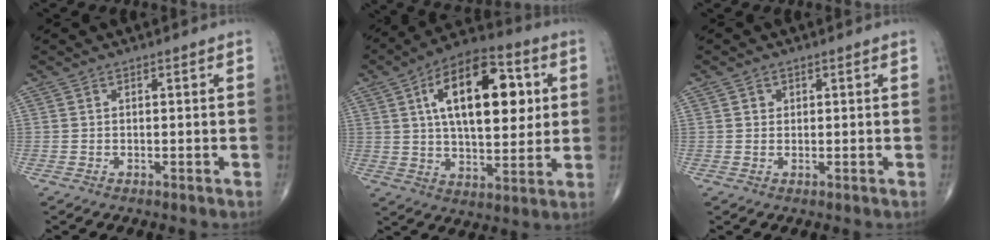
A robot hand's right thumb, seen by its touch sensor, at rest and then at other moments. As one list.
[{"total": 21.2, "force": [5.4, 10.5, 17.6], "torque": [-0.251, -0.001, 0.080]}, {"total": 1.3, "force": [0.5, 1.1, 0.4], "torque": [0.002, -0.001, 0.007]}]